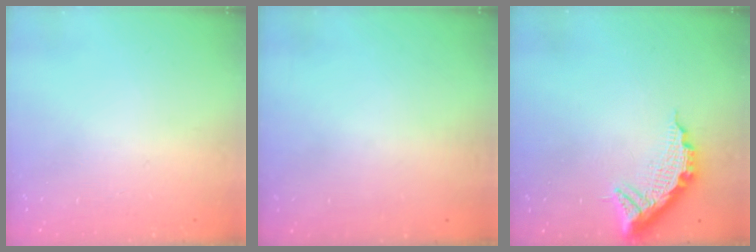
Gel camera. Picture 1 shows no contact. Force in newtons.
{"total": 3.0, "press": 3.0, "slide": 0.1}
{"total": 12.7, "press": 12.7, "slide": 0.8}